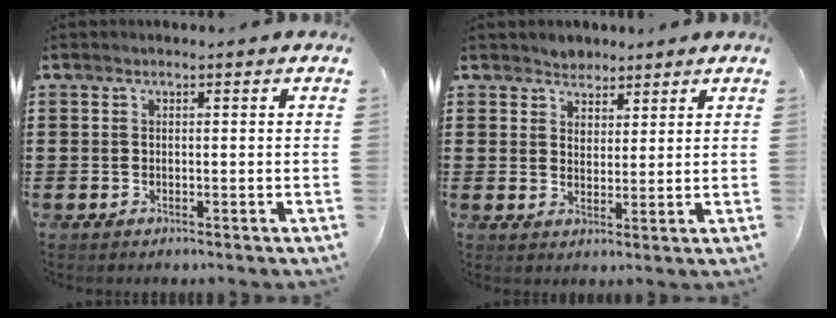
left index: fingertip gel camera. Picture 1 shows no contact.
{"total": 3.1, "force": [2.3, 2.0, -0.3], "torque": [-0.008, 0.007, 0.044]}